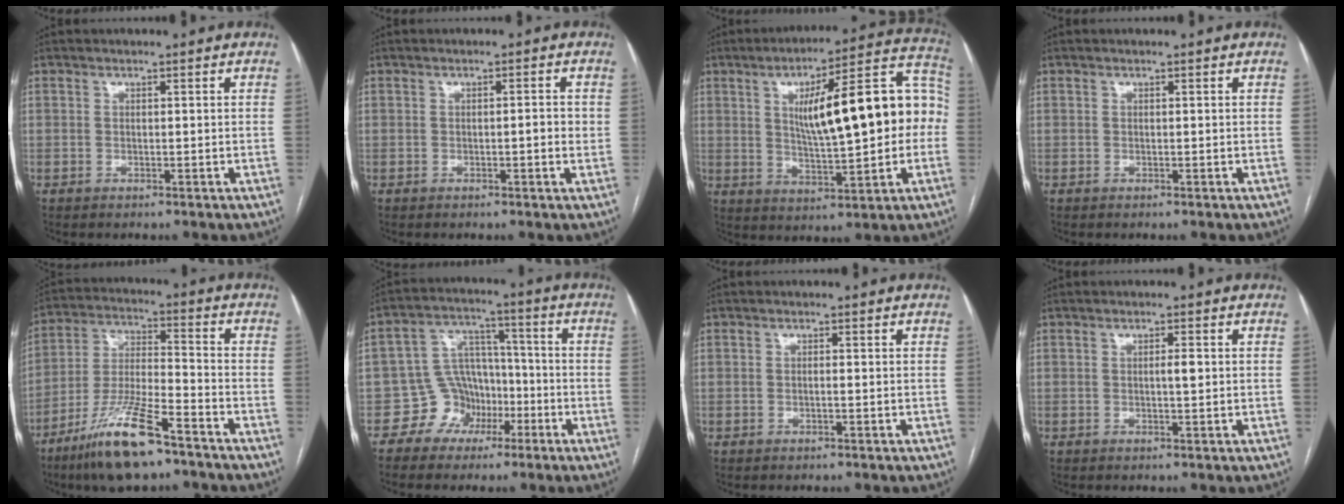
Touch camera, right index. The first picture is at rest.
{"total": 2.4, "force": [-0.2, 0.4, 2.4], "torque": [-0.034, 0.002, -0.004]}
{"total": 19.3, "force": [1.7, 4.3, 18.7], "torque": [-0.272, 0.044, 0.032]}
{"total": 0.0}
{"total": 14.1, "force": [-9.6, 2.3, 10.1], "torque": [-0.209, -0.024, -0.175]}
{"total": 7.9, "force": [-3.9, 6.6, 1.9], "torque": [-0.040, 0.028, -0.059]}
{"total": 0.6, "force": [-0.2, 0.0, 0.5], "torque": [-0.009, 0.001, -0.002]}
{"total": 1.4, "force": [0.1, 0.1, 1.4], "torque": [-0.025, 0.001, 0.001]}